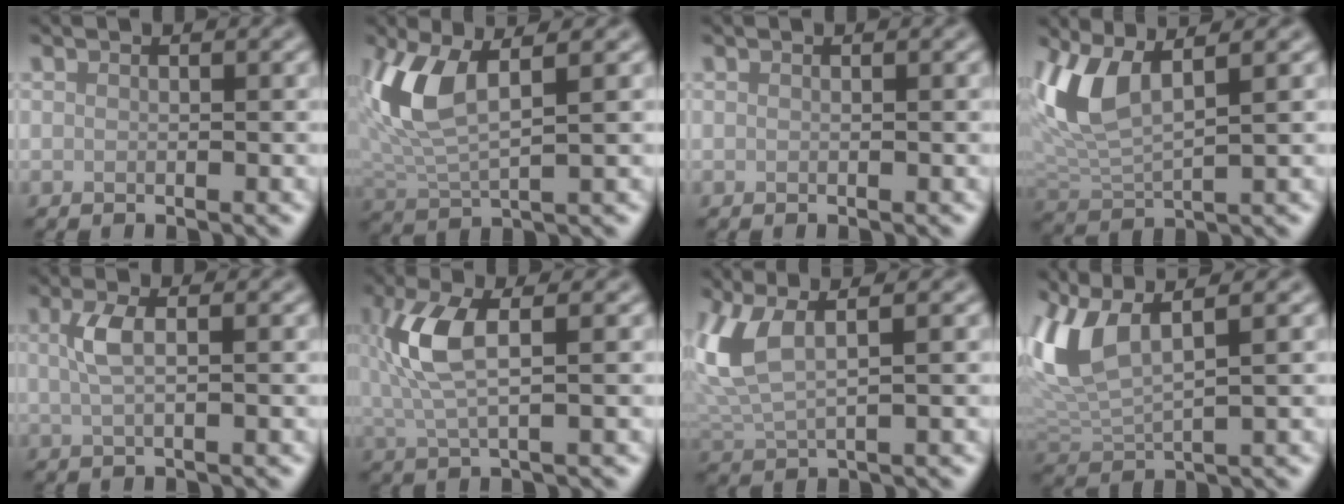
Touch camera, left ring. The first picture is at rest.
{"total": 6.1, "force": [2.1, 2.4, 5.2], "torque": [-0.127, -0.001, 0.044]}
{"total": 0.0}
{"total": 5.4, "force": [2.5, 1.9, 4.5], "torque": [-0.110, -0.002, 0.051]}
{"total": 2.4, "force": [0.5, 0.7, 2.2], "torque": [-0.046, 0.004, 0.010]}
{"total": 5.1, "force": [0.9, 1.7, 4.7], "torque": [-0.112, 0.005, 0.016]}
{"total": 4.8, "force": [2.2, 1.5, 4.0], "torque": [-0.105, 0.003, 0.047]}
{"total": 6.6, "force": [3.2, 2.2, 5.4], "torque": [-0.131, 0.010, 0.064]}